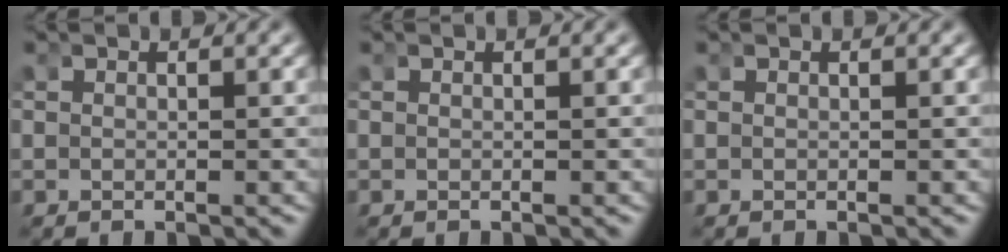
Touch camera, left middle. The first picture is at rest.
{"total": 0.0}
{"total": 0.0}